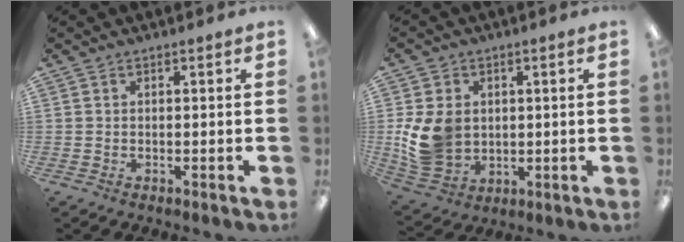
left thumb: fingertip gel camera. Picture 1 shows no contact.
{"total": 11.2, "force": [1.0, 9.2, 6.3], "torque": [-0.153, 0.006, 0.021]}